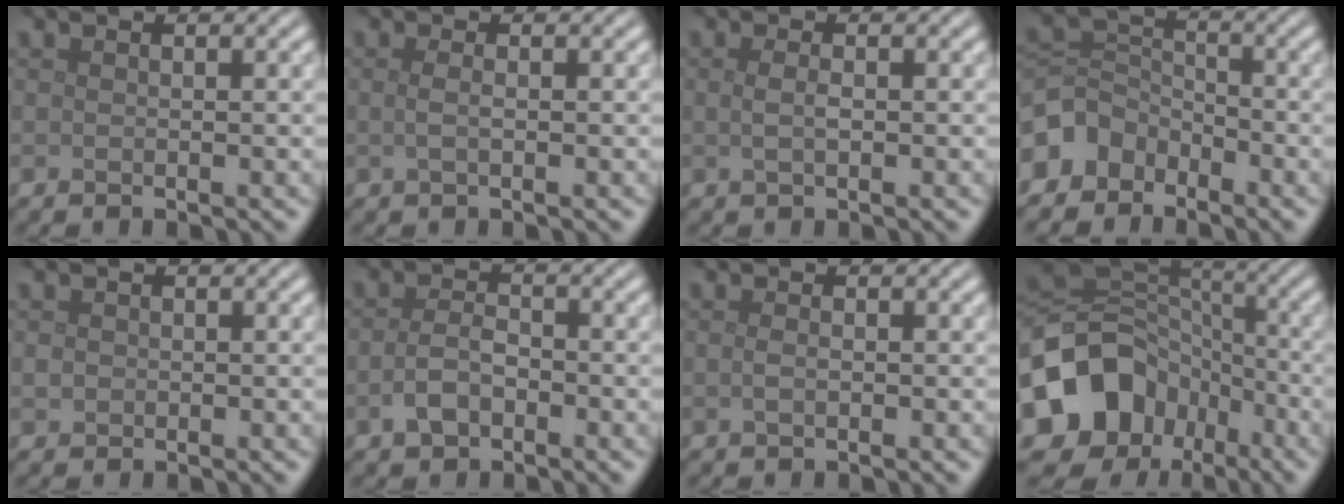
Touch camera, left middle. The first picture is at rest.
{"total": 1.1, "force": [0.0, 0.4, 1.0], "torque": [-0.020, 0.000, -0.004]}
{"total": 1.2, "force": [0.0, 0.4, 1.1], "torque": [-0.025, -0.001, 0.000]}
{"total": 3.8, "force": [-2.7, 2.6, 0.5], "torque": [-0.010, 0.004, -0.066]}
{"total": 0.8, "force": [-0.1, 0.7, 0.2], "torque": [-0.003, -0.003, -0.003]}
{"total": 2.5, "force": [-1.1, 1.5, 1.7], "torque": [-0.038, 0.001, -0.023]}
{"total": 0.8, "force": [-0.1, 0.4, 0.7], "torque": [-0.017, -0.002, -0.003]}
{"total": 11.7, "force": [-5.2, 9.2, 5.0], "torque": [-0.101, -0.002, -0.101]}